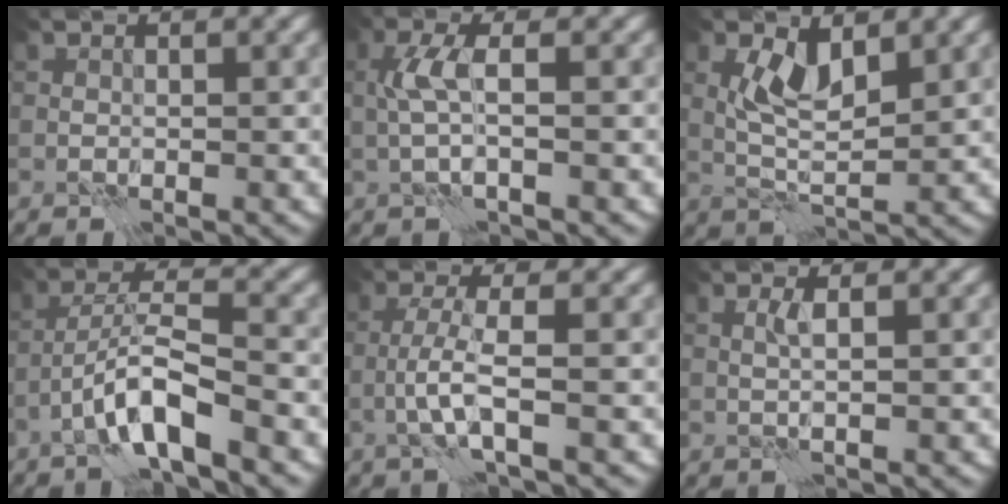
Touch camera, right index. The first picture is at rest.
{"total": 2.5, "force": [0.4, 0.2, 2.4], "torque": [-0.054, 0.007, 0.003]}
{"total": 3.4, "force": [1.4, 1.1, 2.9], "torque": [-0.059, 0.003, 0.026]}
{"total": 4.8, "force": [-2.9, 0.2, 3.8], "torque": [-0.067, 0.017, -0.059]}
{"total": 2.6, "force": [-0.9, -0.3, 2.4], "torque": [-0.050, 0.012, -0.028]}
{"total": 1.1, "force": [0.4, -0.6, 0.8], "torque": [-0.015, 0.007, 0.004]}